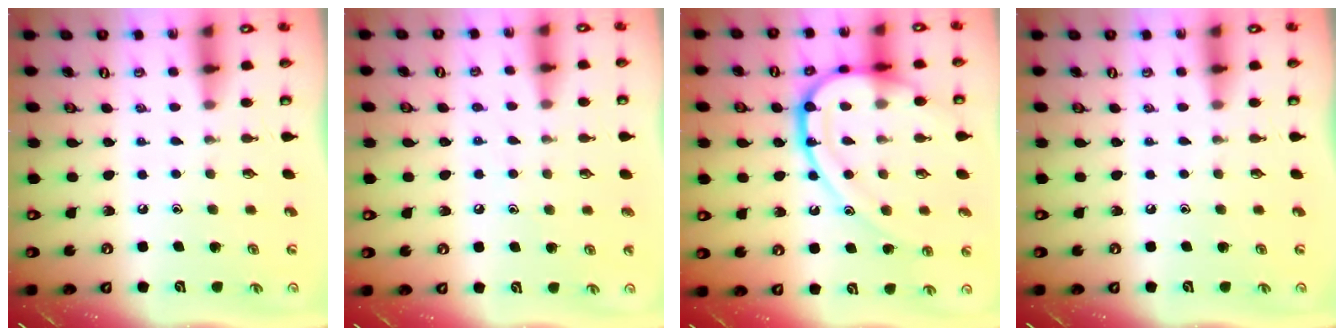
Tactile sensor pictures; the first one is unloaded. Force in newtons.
{"total": 5.8, "press": 5.8, "slide": 0.6}
{"total": 19.8, "press": 19.7, "slide": 2.0}
{"total": 0.0}